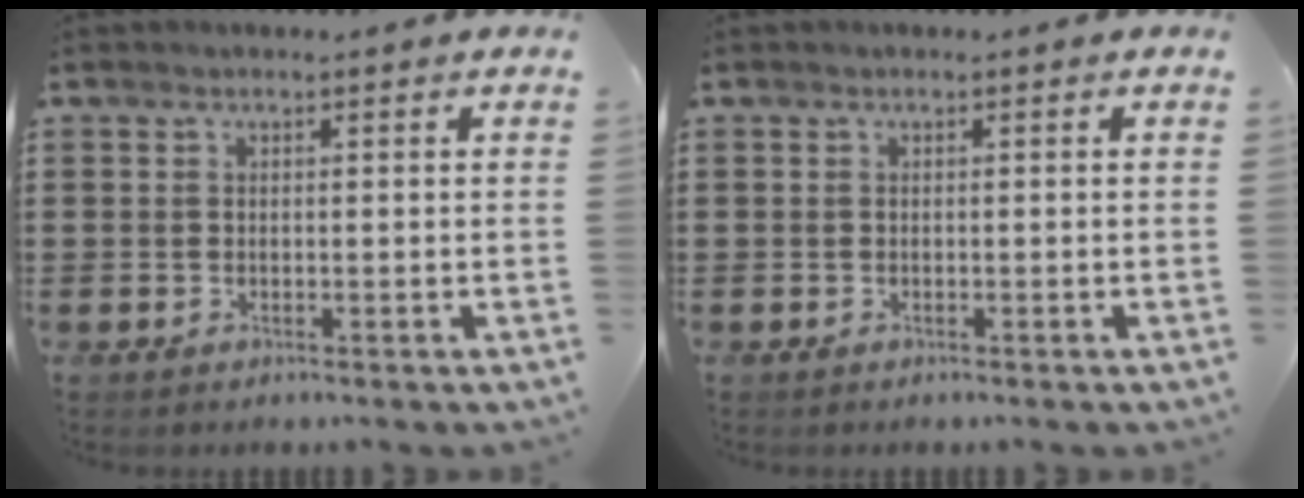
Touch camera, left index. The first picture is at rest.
{"total": 0.0}